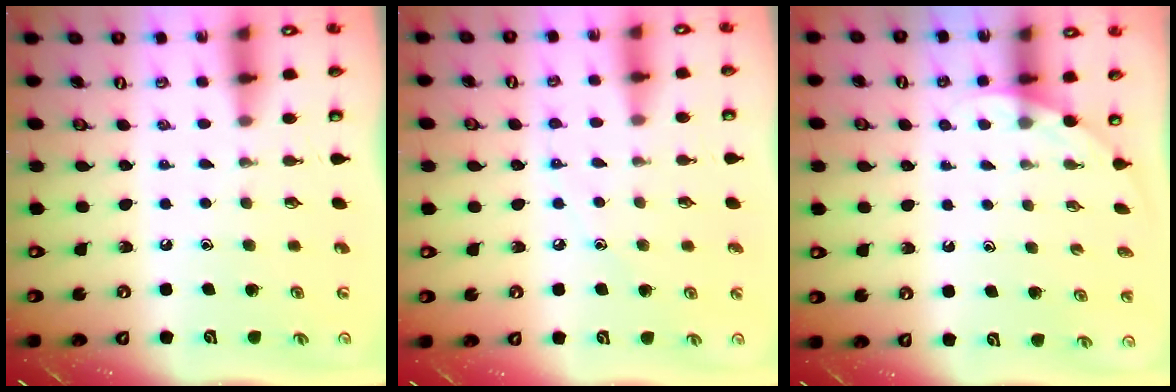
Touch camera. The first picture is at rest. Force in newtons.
{"total": 4.8, "press": 4.8, "slide": 0.6}
{"total": 1.8, "press": 1.8, "slide": 0.1}